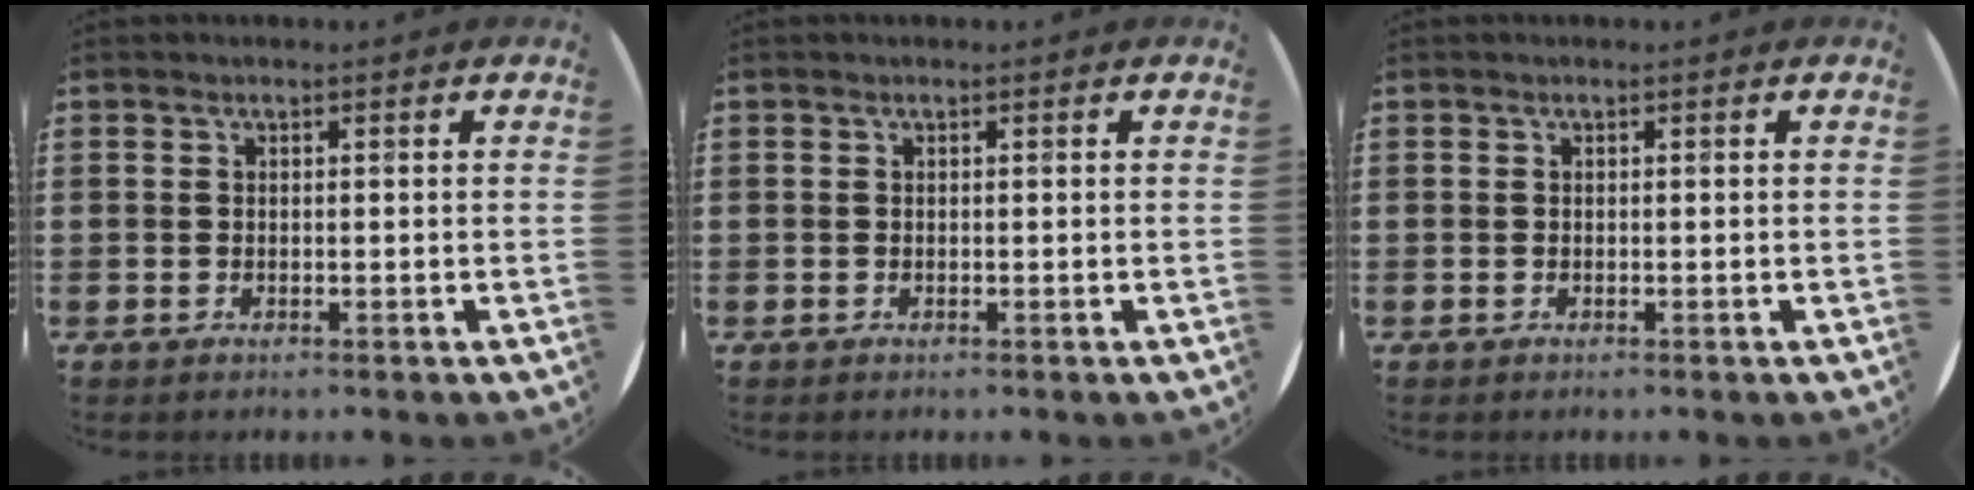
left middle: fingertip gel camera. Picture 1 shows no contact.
{"total": 0.0}
{"total": 0.0}